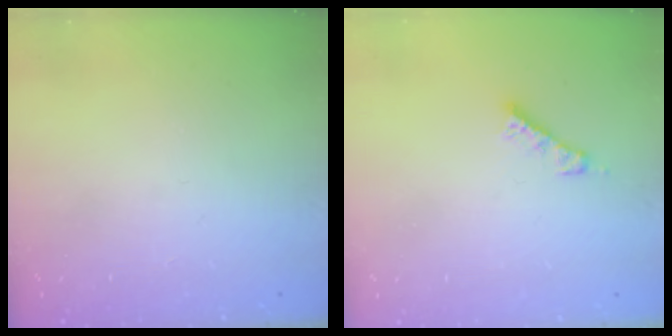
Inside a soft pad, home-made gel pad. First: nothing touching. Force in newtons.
{"total": 4.0, "press": 4.0, "slide": 0.2}